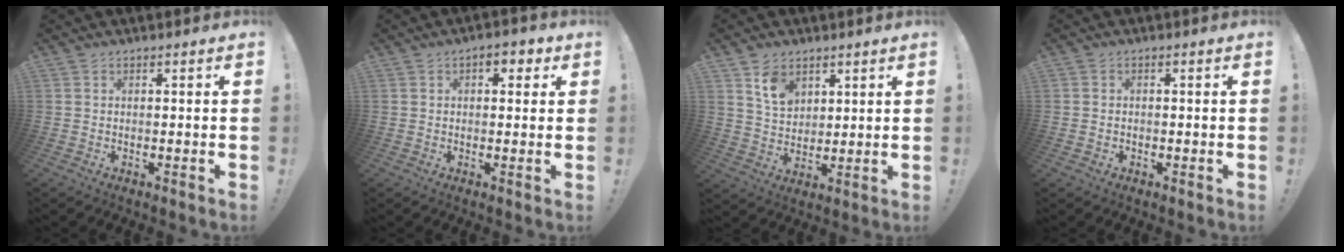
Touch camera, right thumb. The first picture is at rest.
{"total": 4.1, "force": [1.2, 2.7, 2.8], "torque": [-0.025, 0.000, 0.016]}
{"total": 9.0, "force": [5.4, 6.0, 3.8], "torque": [-0.050, -0.030, 0.102]}
{"total": 1.2, "force": [-0.4, 1.1, 0.3], "torque": [-0.010, 0.005, -0.007]}